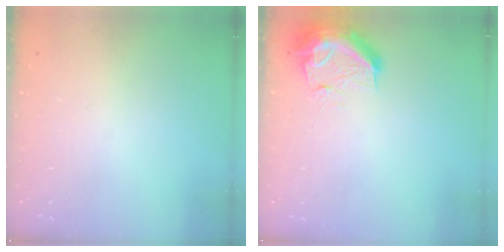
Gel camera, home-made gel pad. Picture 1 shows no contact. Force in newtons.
{"total": 20.4, "press": 13.8, "slide": 15.0}